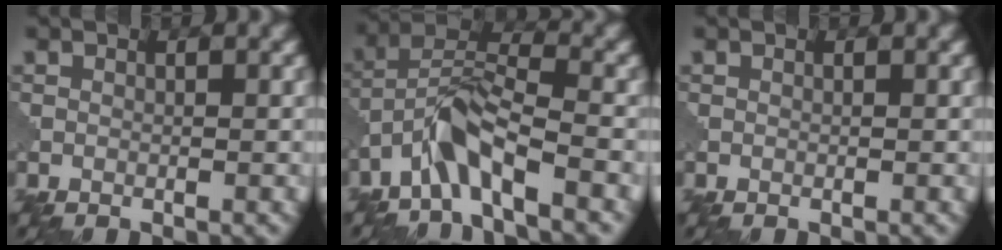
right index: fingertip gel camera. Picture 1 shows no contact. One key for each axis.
{"total": 5.1, "fx": -3.3, "fy": 1.1, "fz": 3.8, "tx": -0.076, "ty": 0.014, "tz": -0.069}
{"total": 0.0}